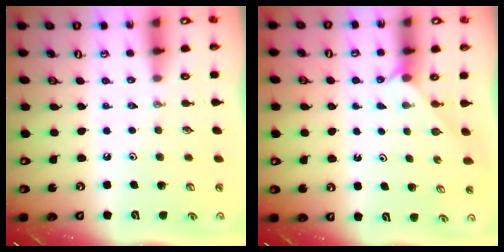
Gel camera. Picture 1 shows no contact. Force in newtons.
{"total": 1.8, "press": 1.8, "slide": 0.2}